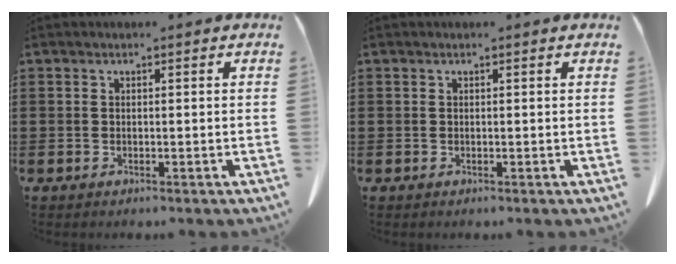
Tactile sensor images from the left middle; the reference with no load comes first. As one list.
[{"total": 0.0}]